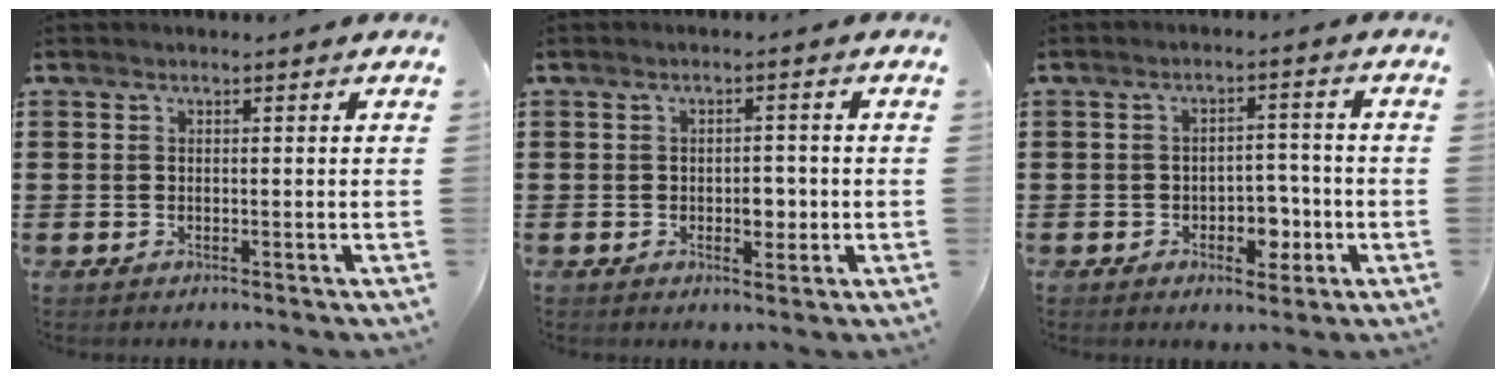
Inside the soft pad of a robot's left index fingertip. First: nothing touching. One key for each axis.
{"total": 3.4, "fx": -0.5, "fy": 2.0, "fz": 2.7, "tx": -0.037, "ty": -0.003, "tz": -0.015}
{"total": 4.7, "fx": -1.8, "fy": 3.1, "fz": 3.1, "tx": -0.048, "ty": 0.007, "tz": -0.035}